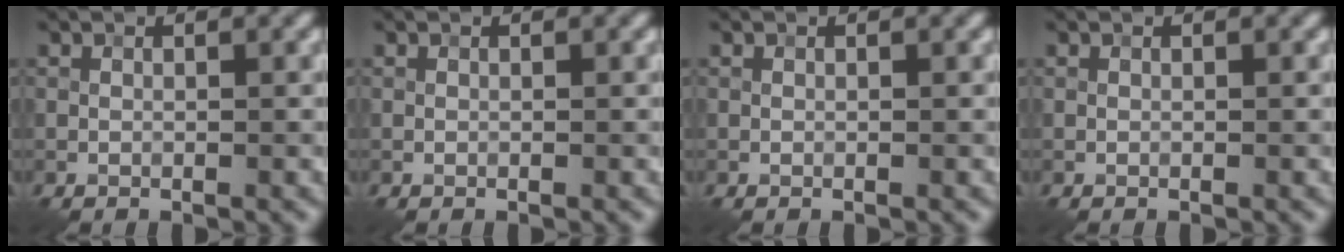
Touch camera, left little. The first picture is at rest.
{"total": 0.0}
{"total": 0.0}
{"total": 0.0}